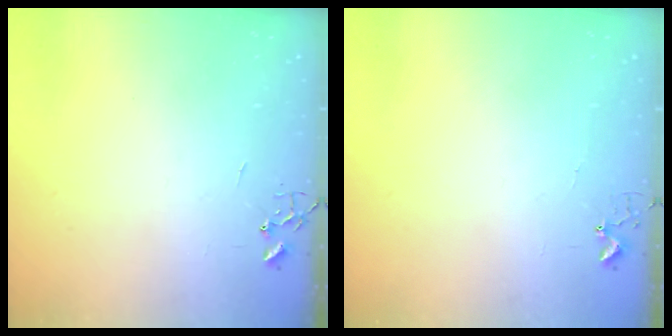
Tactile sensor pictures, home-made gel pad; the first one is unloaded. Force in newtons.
{"total": 4.2, "press": 4.2, "slide": 0.4}